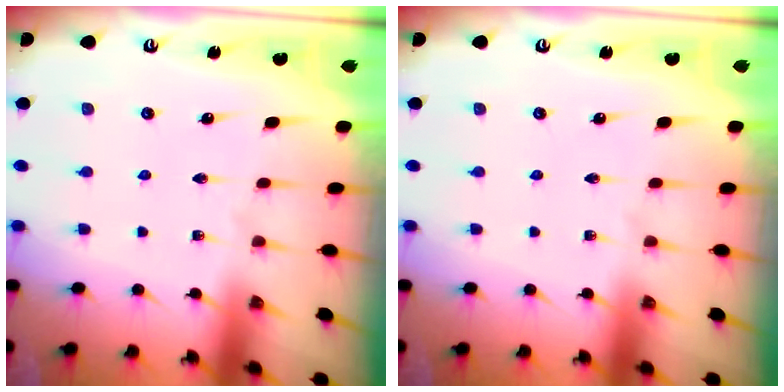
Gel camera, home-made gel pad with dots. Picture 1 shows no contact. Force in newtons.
{"total": 0.0}